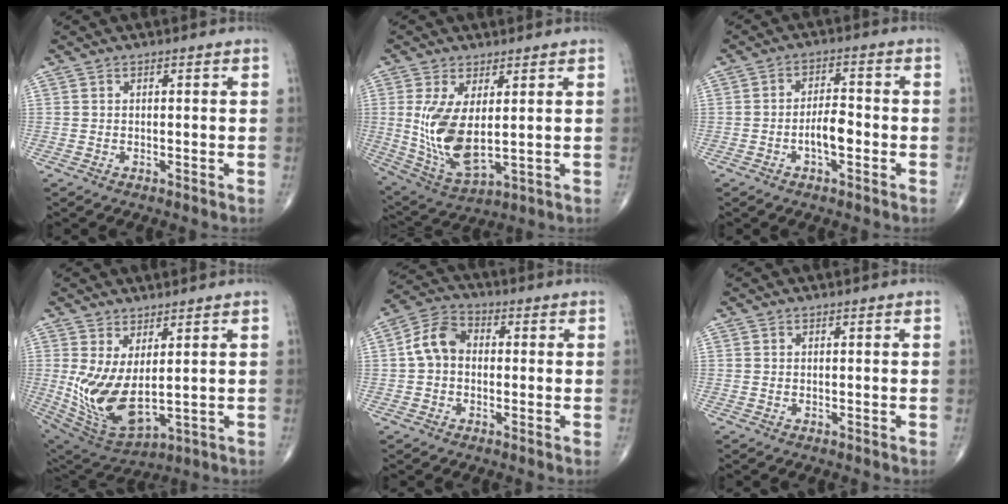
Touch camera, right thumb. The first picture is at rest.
{"total": 12.1, "force": [1.2, 5.2, 10.8], "torque": [-0.220, -0.023, 0.042]}
{"total": 5.4, "force": [-1.8, 2.3, 4.6], "torque": [-0.071, 0.017, -0.032]}
{"total": 13.2, "force": [1.2, 6.1, 11.6], "torque": [-0.228, -0.030, 0.049]}
{"total": 7.3, "force": [0.0, 5.5, 4.7], "torque": [-0.079, 0.025, -0.013]}
{"total": 0.0}